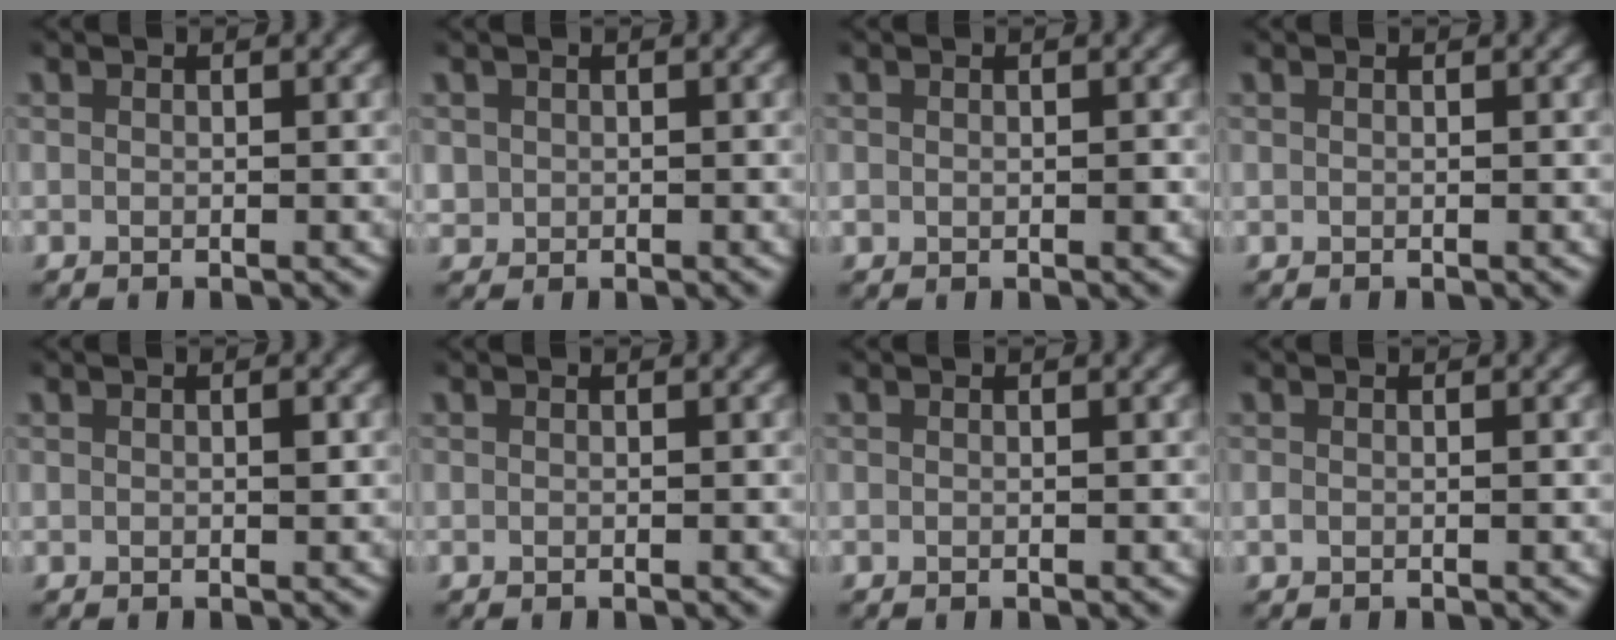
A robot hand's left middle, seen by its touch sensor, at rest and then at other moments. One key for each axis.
{"total": 1.9, "fx": 0.2, "fy": 1.8, "fz": 0.5, "tx": -0.023, "ty": -0.008, "tz": 0.007}
{"total": 0.8, "fx": 0.0, "fy": 0.7, "fz": 0.4, "tx": -0.010, "ty": 0.000, "tz": 0.001}
{"total": 0.0}
{"total": 0.5, "fx": 0.1, "fy": 0.3, "fz": 0.5, "tx": -0.005, "ty": 0.002, "tz": 0.002}
{"total": 0.0}
{"total": 0.0}
{"total": 0.5, "fx": -0.2, "fy": 0.3, "fz": 0.4, "tx": -0.008, "ty": 0.001, "tz": -0.002}